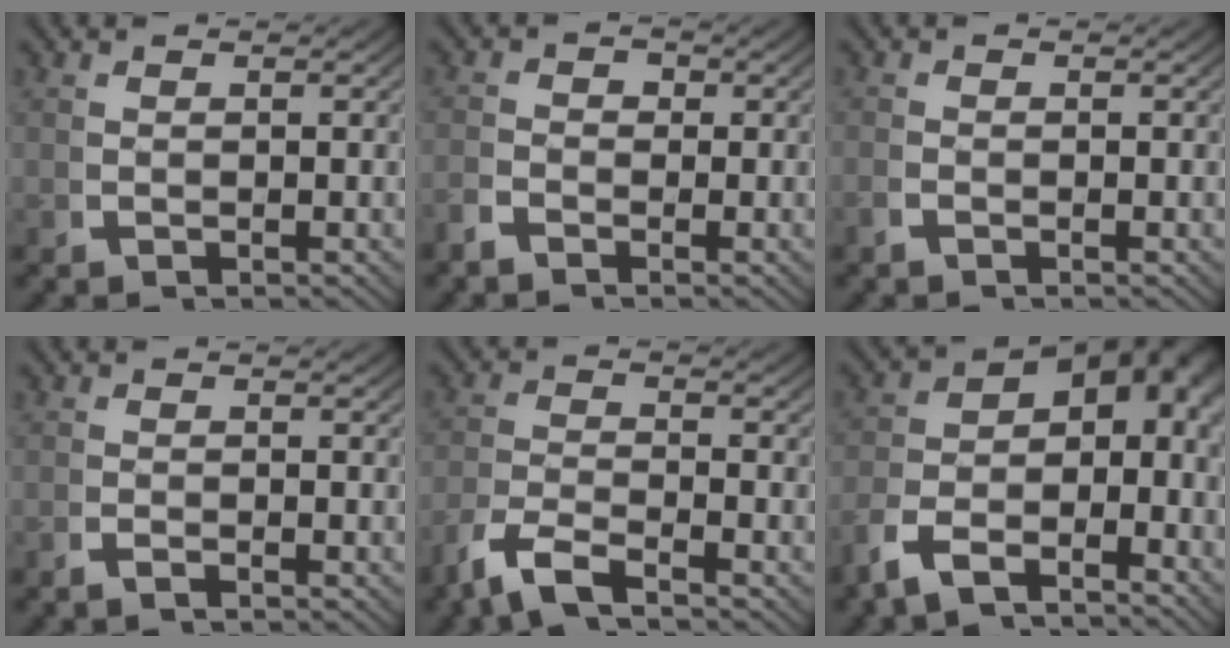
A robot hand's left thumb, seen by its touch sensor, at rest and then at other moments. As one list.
[{"total": 1.6, "force": [-1.1, 1.0, 0.6], "torque": [0.001, -0.002, -0.029]}, {"total": 0.7, "force": [-0.6, 0.3, 0.3], "torque": [-0.006, -0.003, -0.013]}, {"total": 0.9, "force": [-0.7, 0.2, 0.3], "torque": [-0.007, -0.001, -0.019]}, {"total": 4.3, "force": [-2.8, 2.0, 2.6], "torque": [-0.058, -0.005, -0.057]}, {"total": 10.7, "force": [-0.8, 6.5, 8.4], "torque": [-0.123, 0.004, -0.034]}]